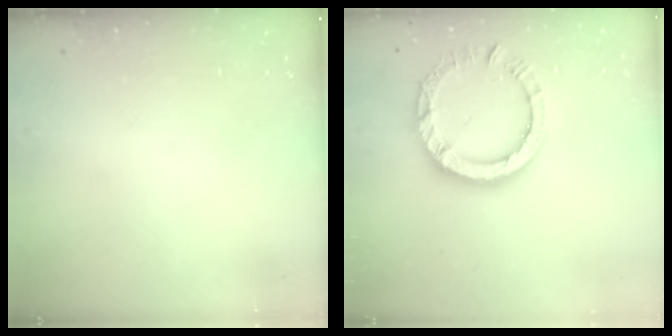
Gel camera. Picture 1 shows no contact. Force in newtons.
{"total": 11.7, "press": 11.6, "slide": 1.4}